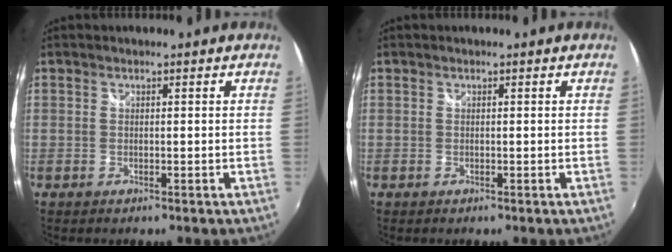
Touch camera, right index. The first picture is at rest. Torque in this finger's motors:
{"motor_torque": [-0.09, 0.02, 0.00, 0.01]}